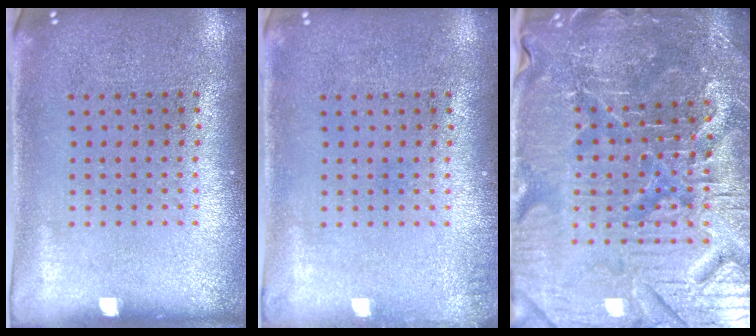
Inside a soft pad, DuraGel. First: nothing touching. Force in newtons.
{"total": 0.8, "press": 0.8, "slide": 0.0}
{"total": 5.5, "press": 5.2, "slide": 1.6}